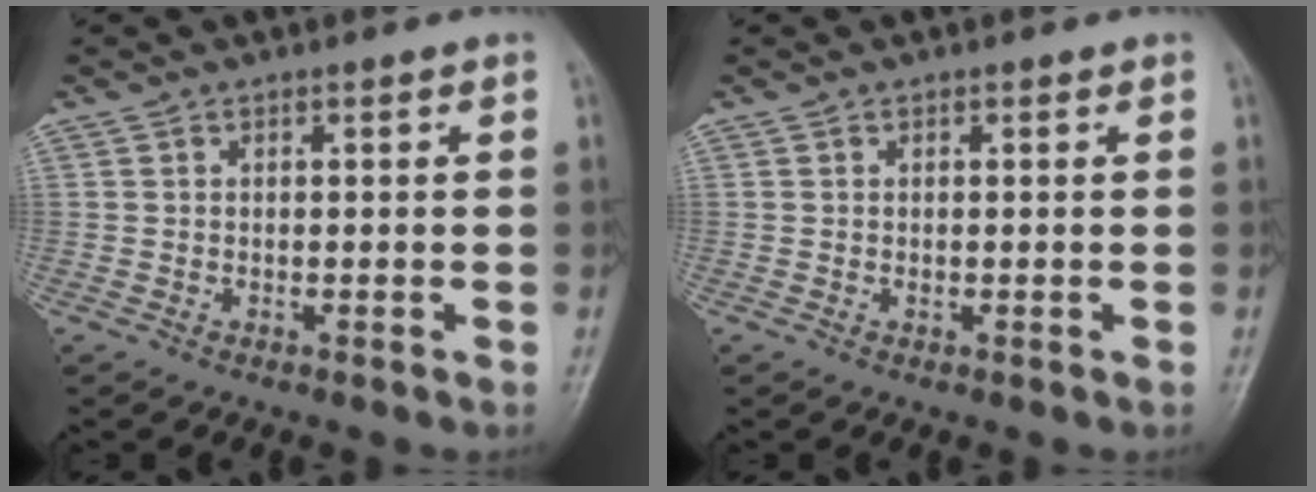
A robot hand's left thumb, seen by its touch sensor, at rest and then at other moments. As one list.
[{"total": 0.6, "force": [0.1, 0.5, 0.3], "torque": [0.001, 0.001, -0.001]}]